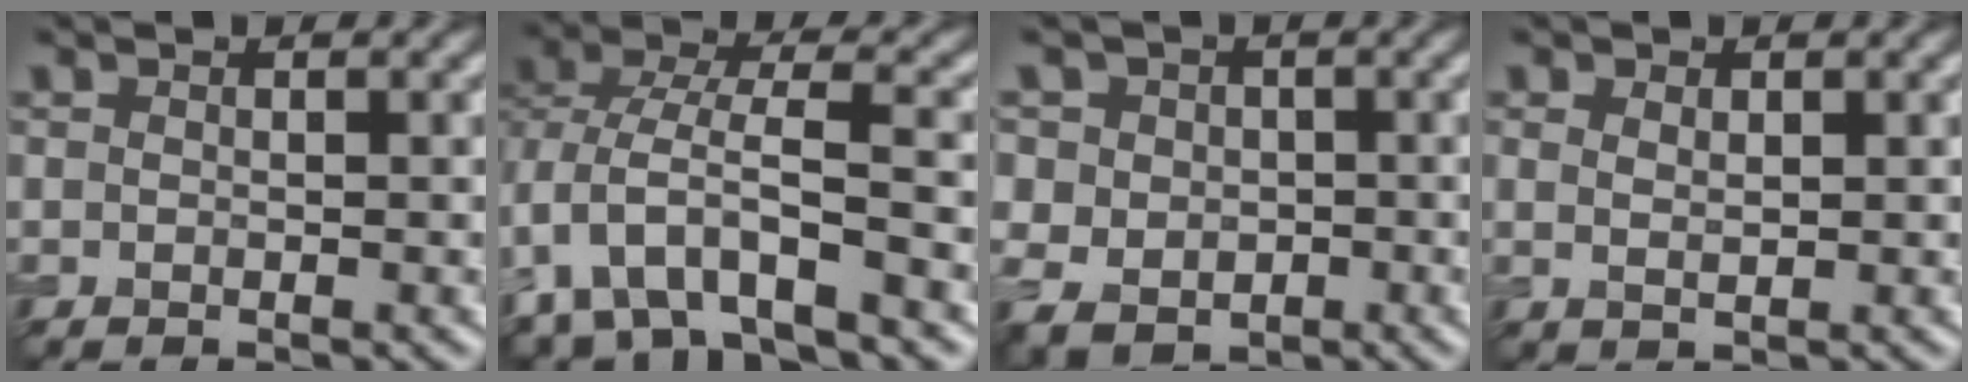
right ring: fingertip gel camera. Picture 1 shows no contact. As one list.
[{"total": 7.8, "force": [-2.9, 3.9, 6.1], "torque": [-0.124, 0.001, -0.050]}, {"total": 7.2, "force": [0.9, 6.6, 2.7], "torque": [-0.064, 0.022, -0.005]}, {"total": 1.3, "force": [0.6, 0.7, 0.9], "torque": [-0.019, -0.001, 0.014]}]